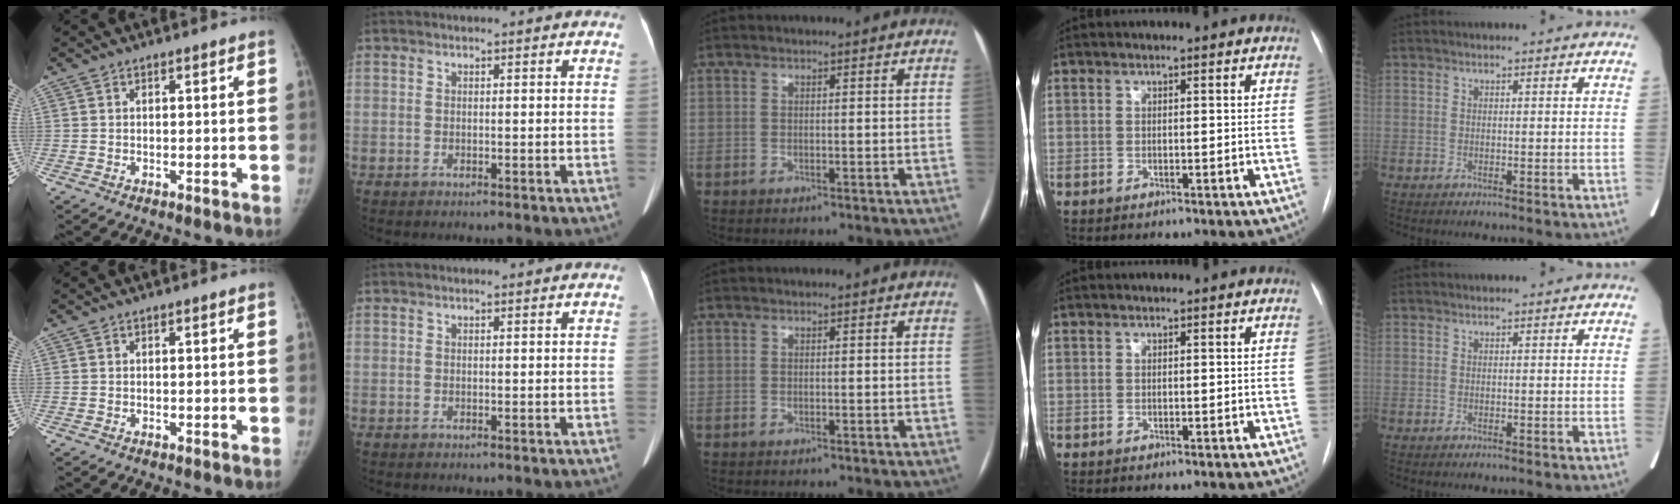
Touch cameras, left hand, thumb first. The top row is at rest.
{}